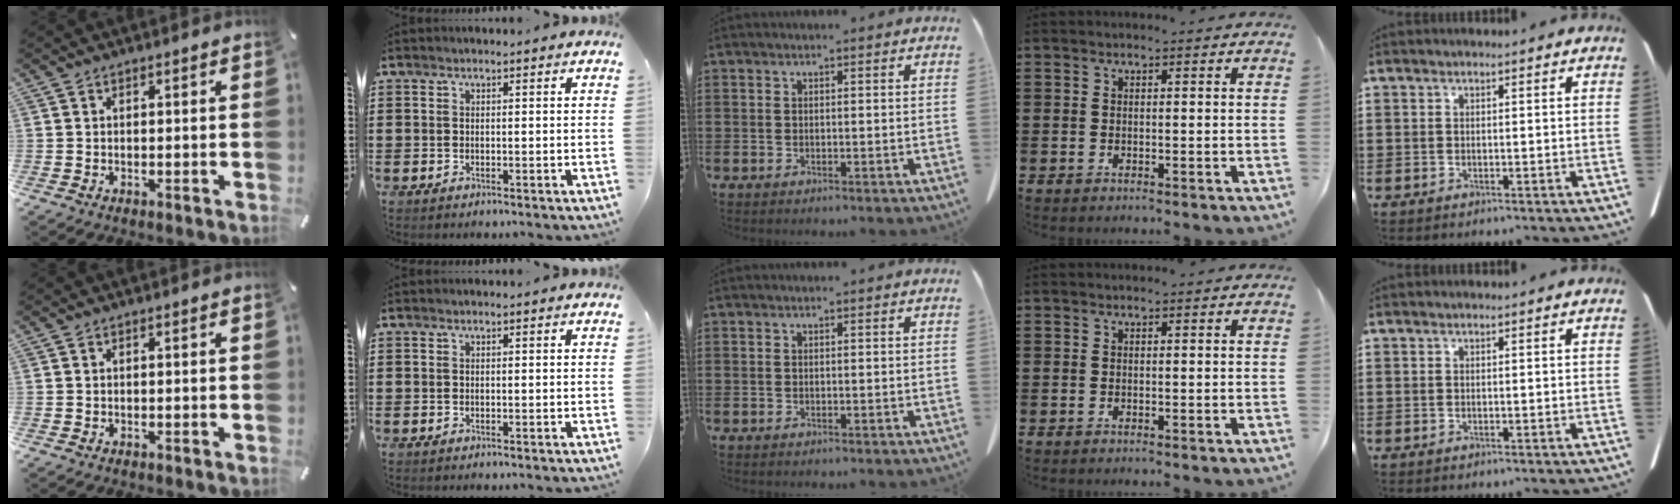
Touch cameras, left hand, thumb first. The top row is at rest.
{}